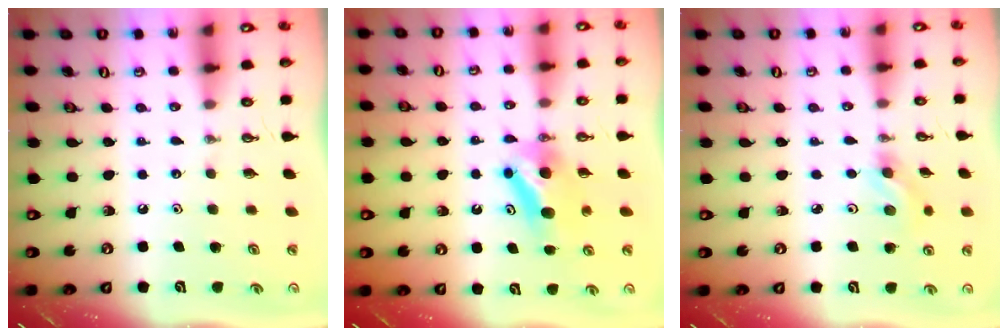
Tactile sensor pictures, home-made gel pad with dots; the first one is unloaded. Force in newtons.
{"total": 6.8, "press": 6.6, "slide": 1.5}
{"total": 4.8, "press": 4.6, "slide": 1.5}